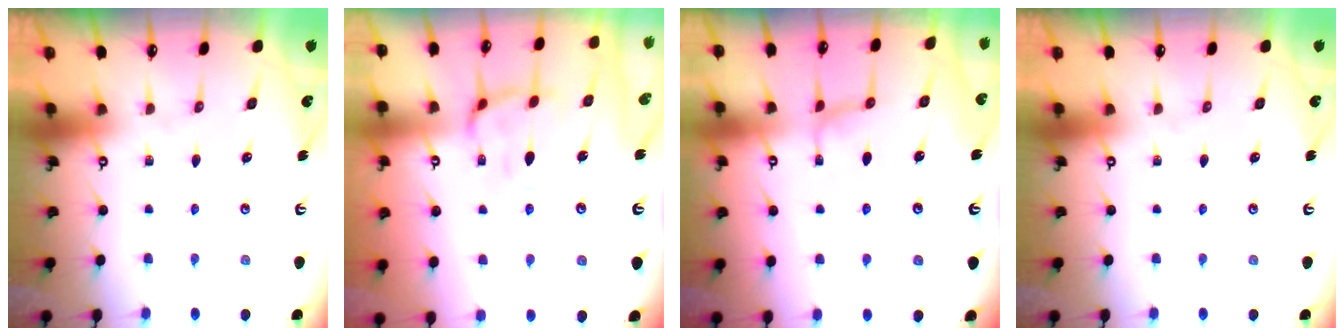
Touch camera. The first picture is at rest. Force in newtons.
{"total": 4.7, "press": 4.4, "slide": 1.4}
{"total": 1.9, "press": 1.8, "slide": 0.5}
{"total": 0.0}